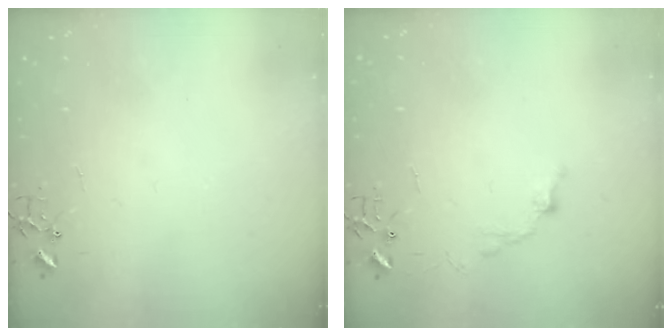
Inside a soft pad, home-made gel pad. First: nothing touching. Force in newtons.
{"total": 6.7, "press": 6.7, "slide": 0.9}